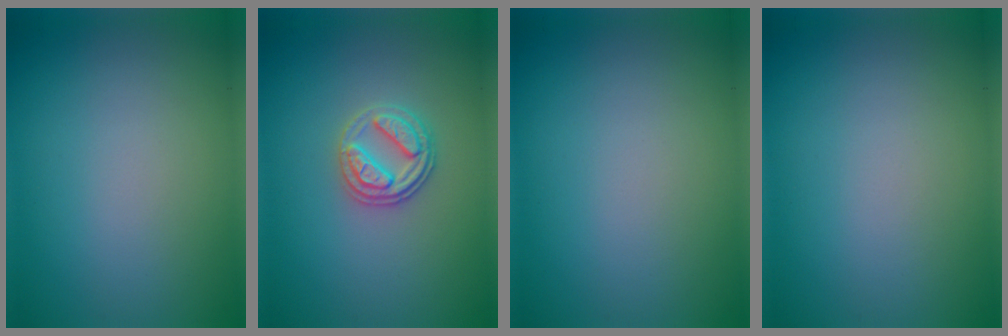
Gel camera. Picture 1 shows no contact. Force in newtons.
{"total": 2.6, "press": 2.6, "slide": 0.6}
{"total": 0.0}
{"total": 0.0}